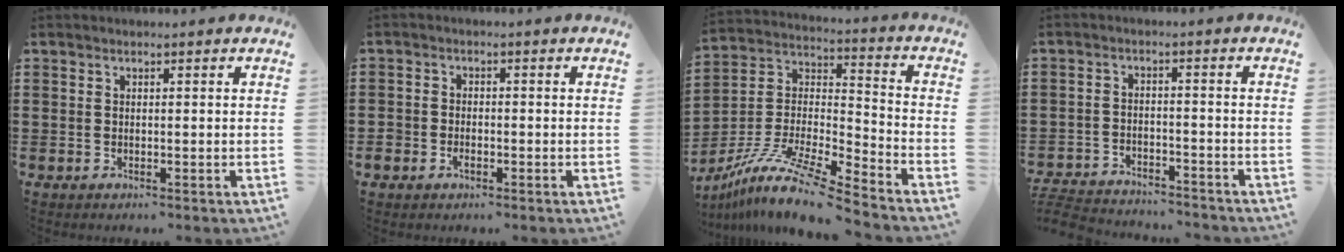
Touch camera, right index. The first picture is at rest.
{"total": 1.9, "force": [-1.1, 1.2, 0.9], "torque": [-0.026, -0.005, -0.022]}
{"total": 12.0, "force": [-10.0, 0.7, 6.7], "torque": [-0.143, 0.004, -0.200]}
{"total": 4.8, "force": [-4.7, 0.4, 0.5], "torque": [-0.024, -0.003, -0.100]}